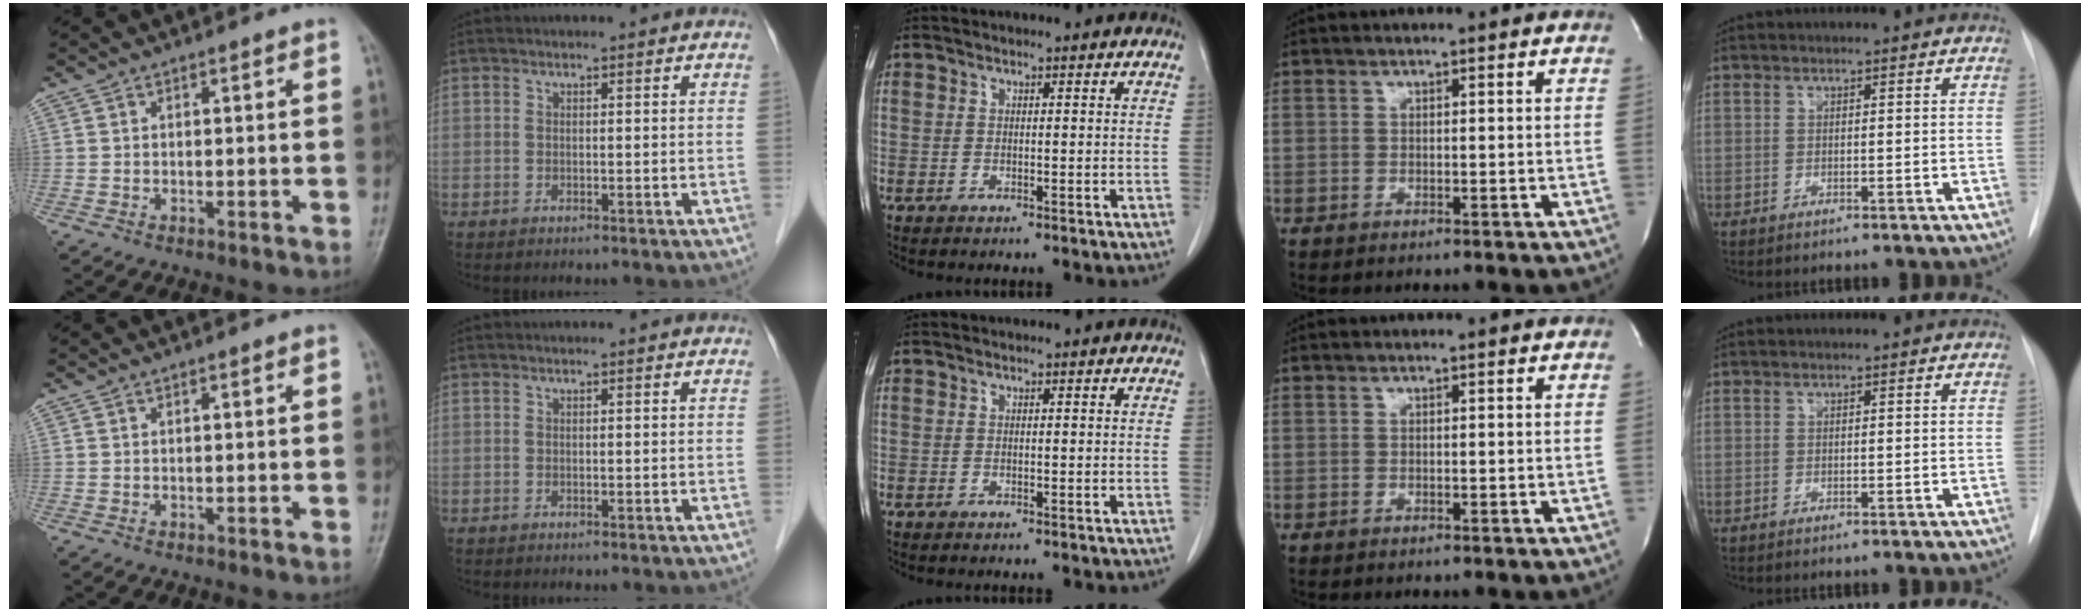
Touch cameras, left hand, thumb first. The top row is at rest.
{}